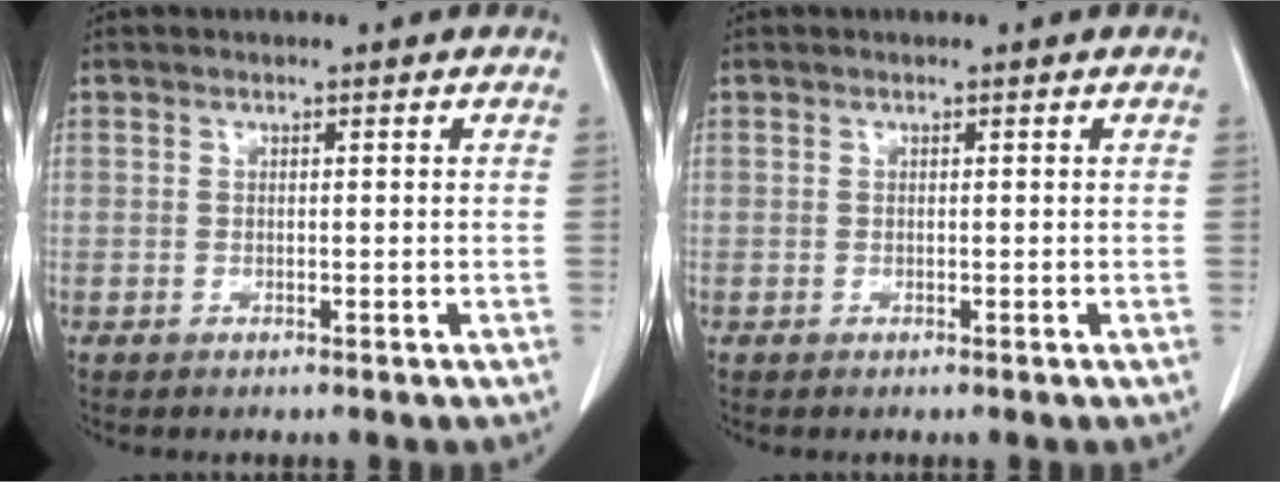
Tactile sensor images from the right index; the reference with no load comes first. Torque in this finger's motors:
{"motor_torque": [0.00, 0.00, 0.00, 0.00]}